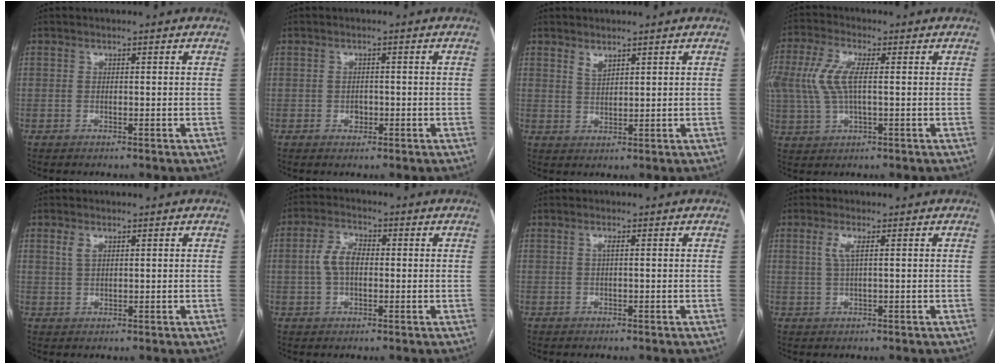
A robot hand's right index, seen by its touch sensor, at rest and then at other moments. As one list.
[{"total": 1.6, "force": [-0.6, 1.3, 0.9], "torque": [-0.012, -0.001, -0.004]}, {"total": 2.0, "force": [1.6, 0.7, 1.0], "torque": [-0.020, -0.005, 0.036]}, {"total": 10.8, "force": [1.5, 4.8, 9.6], "torque": [-0.236, 0.013, 0.031]}, {"total": 2.0, "force": [1.1, 1.0, 1.3], "torque": [-0.031, 0.006, 0.026]}, {"total": 5.9, "force": [0.2, 3.4, 4.8], "torque": [-0.106, 0.017, 0.003]}, {"total": 0.8, "force": [0.2, 0.0, 0.7], "torque": [-0.015, 0.002, 0.002]}, {"total": 2.5, "force": [0.8, 0.2, 2.4], "torque": [-0.058, 0.003, 0.018]}]